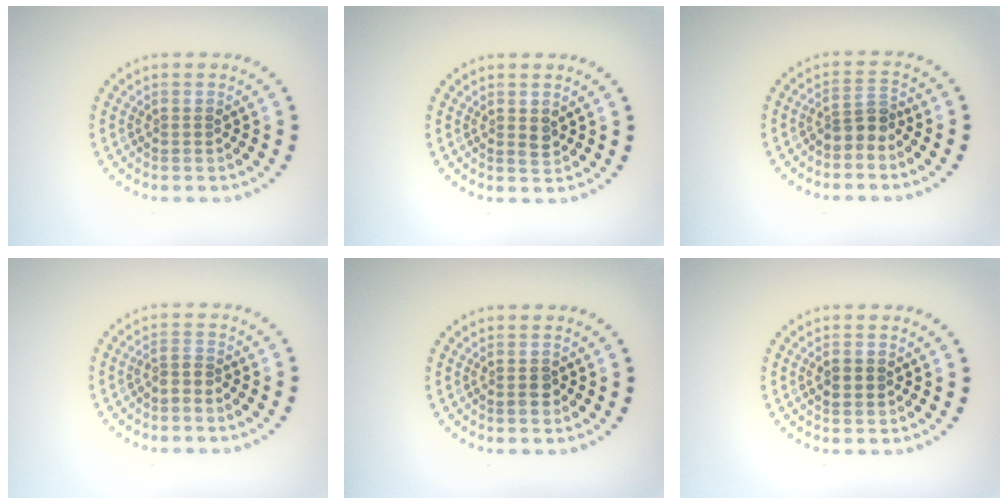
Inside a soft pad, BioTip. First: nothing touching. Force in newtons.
{"total": 1.1, "press": 1.1, "slide": 0.2}
{"total": 2.3, "press": 1.9, "slide": 1.4}
{"total": 1.1, "press": 0.6, "slide": 0.9}
{"total": 1.3, "press": 1.2, "slide": 0.4}
{"total": 2.2, "press": 2.2, "slide": 0.2}